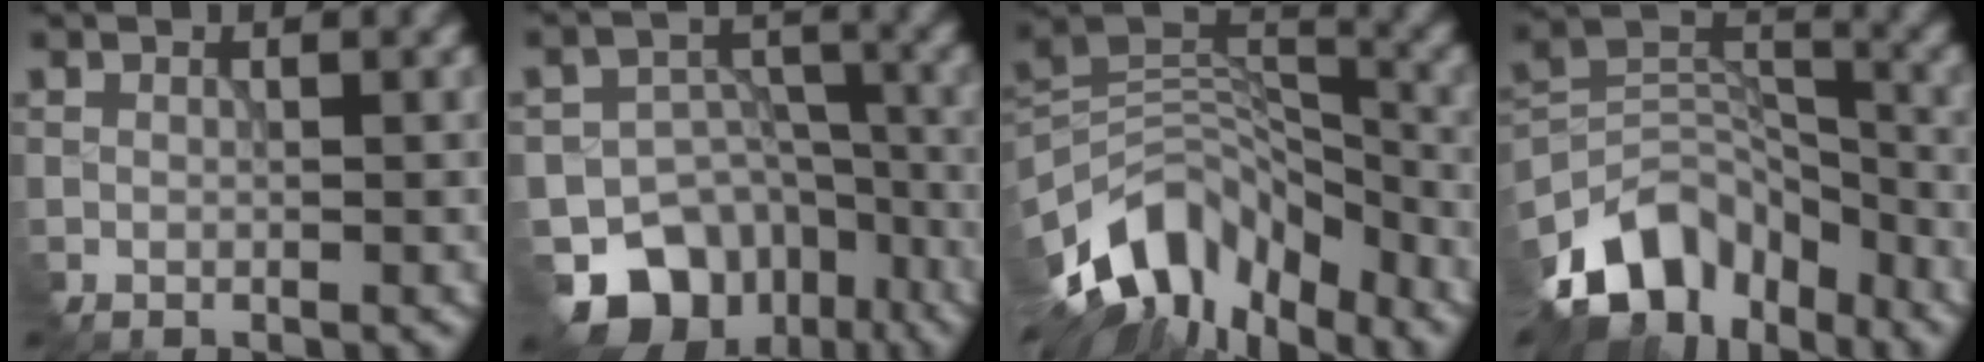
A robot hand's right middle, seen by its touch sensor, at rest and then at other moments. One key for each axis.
{"total": 9.9, "fx": -6.4, "fy": 6.9, "fz": 3.1, "tx": -0.032, "ty": -0.008, "tz": -0.097}
{"total": 10.8, "fx": -7.2, "fy": 5.9, "fz": 5.5, "tx": -0.096, "ty": 0.010, "tz": -0.143}
{"total": 10.2, "fx": -6.9, "fy": 6.0, "fz": 4.4, "tx": -0.074, "ty": 0.003, "tz": -0.140}